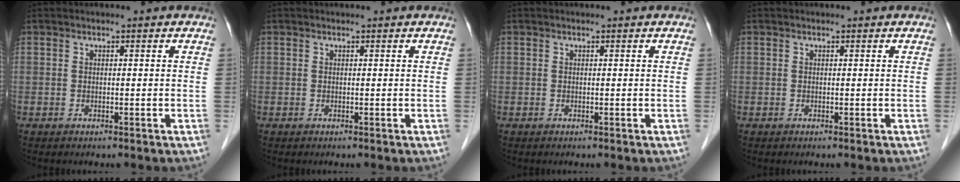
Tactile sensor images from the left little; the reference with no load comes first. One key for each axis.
{"total": 0.0}
{"total": 0.0}
{"total": 0.0}